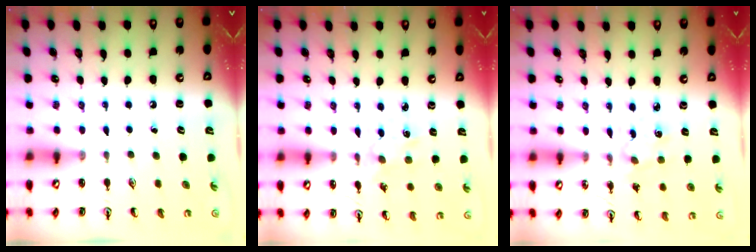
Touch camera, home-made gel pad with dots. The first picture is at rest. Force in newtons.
{"total": 1.4, "press": 1.4, "slide": 0.2}
{"total": 2.0, "press": 2.0, "slide": 0.2}